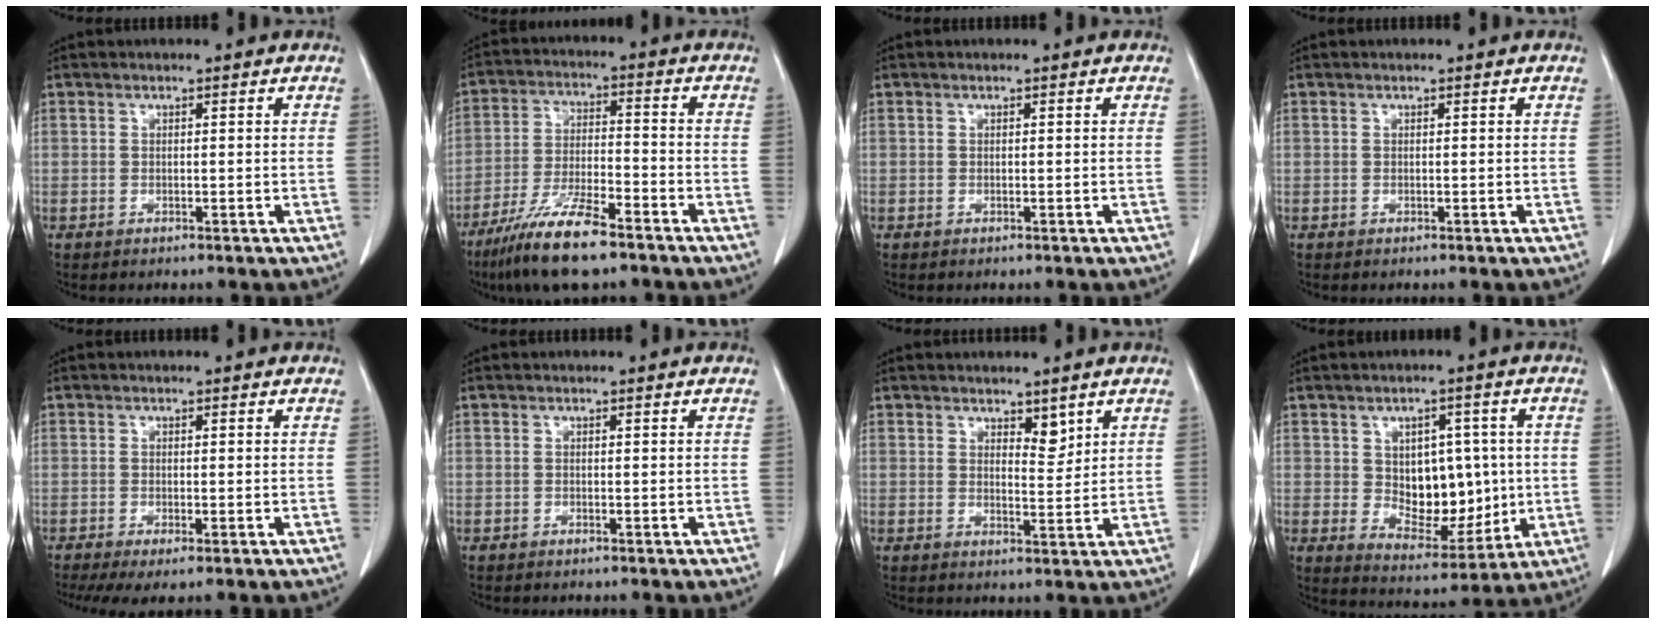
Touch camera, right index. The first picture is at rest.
{"total": 11.7, "force": [-8.3, 1.7, 8.0], "torque": [-0.158, -0.023, -0.151]}
{"total": 0.0}
{"total": 0.0}
{"total": 5.0, "force": [-3.2, 0.8, 3.8], "torque": [-0.064, -0.016, -0.053]}
{"total": 0.0}
{"total": 2.8, "force": [2.0, 1.2, 1.6], "torque": [-0.023, -0.009, 0.036]}
{"total": 10.9, "force": [0.6, 6.7, 8.6], "torque": [-0.122, 0.008, 0.029]}